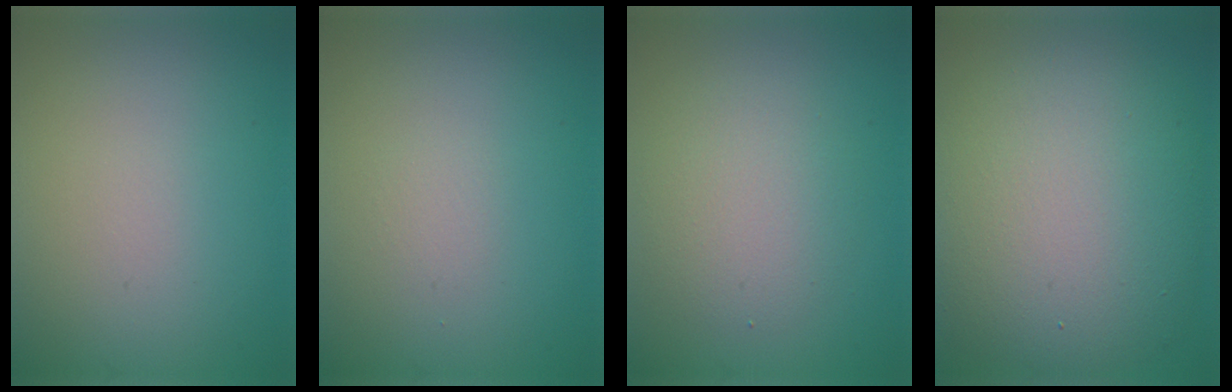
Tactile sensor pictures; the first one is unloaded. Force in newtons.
{"total": 0.0}
{"total": 3.2, "press": 3.2, "slide": 0.3}
{"total": 11.6, "press": 11.5, "slide": 1.2}